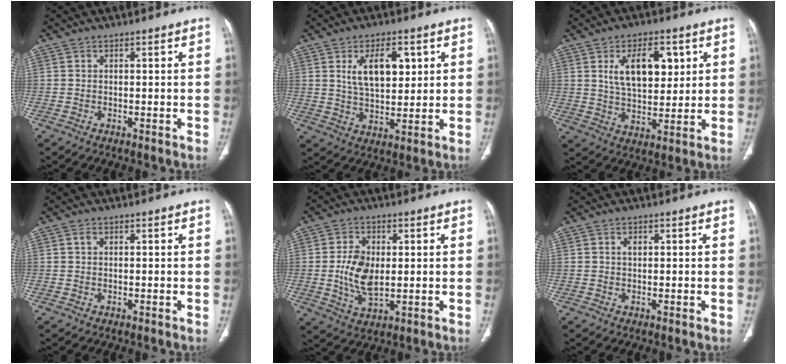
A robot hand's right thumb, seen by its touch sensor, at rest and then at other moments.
{"total": 10.0, "force": [3.3, 5.1, 7.9], "torque": [-0.110, -0.012, 0.063]}
{"total": 12.1, "force": [3.9, 6.5, 9.5], "torque": [-0.125, -0.015, 0.072]}
{"total": 1.0, "force": [0.4, 0.6, 0.7], "torque": [-0.014, 0.003, 0.008]}
{"total": 8.4, "force": [0.2, 4.9, 6.8], "torque": [-0.124, -0.007, 0.008]}
{"total": 1.2, "force": [0.3, 0.7, 0.8], "torque": [-0.012, 0.002, 0.006]}